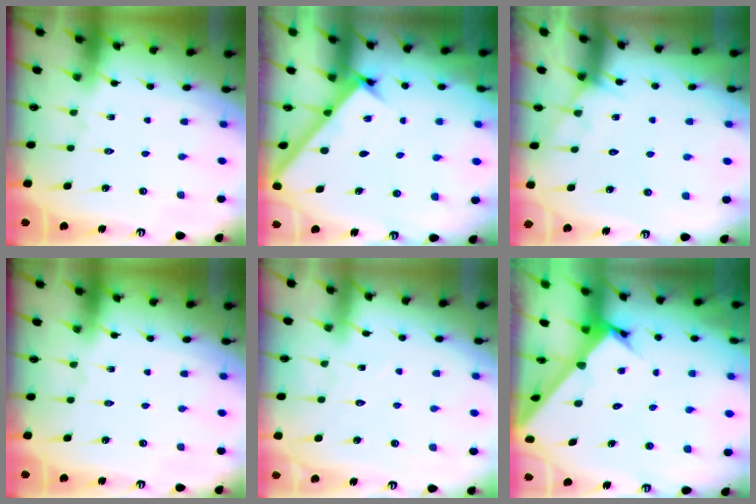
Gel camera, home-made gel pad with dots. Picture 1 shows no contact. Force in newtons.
{"total": 2.9, "press": 2.8, "slide": 0.3}
{"total": 4.9, "press": 4.9, "slide": 0.3}
{"total": 0.0}
{"total": 4.5, "press": 4.4, "slide": 0.4}
{"total": 3.9, "press": 3.9, "slide": 0.1}